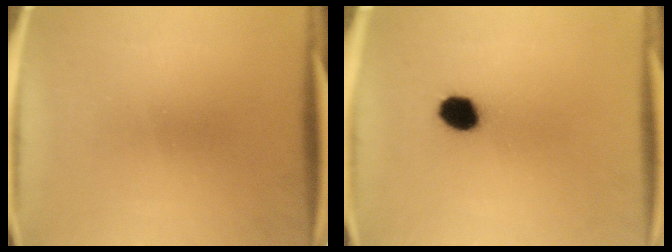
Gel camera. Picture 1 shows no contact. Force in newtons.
{"total": 6.1}